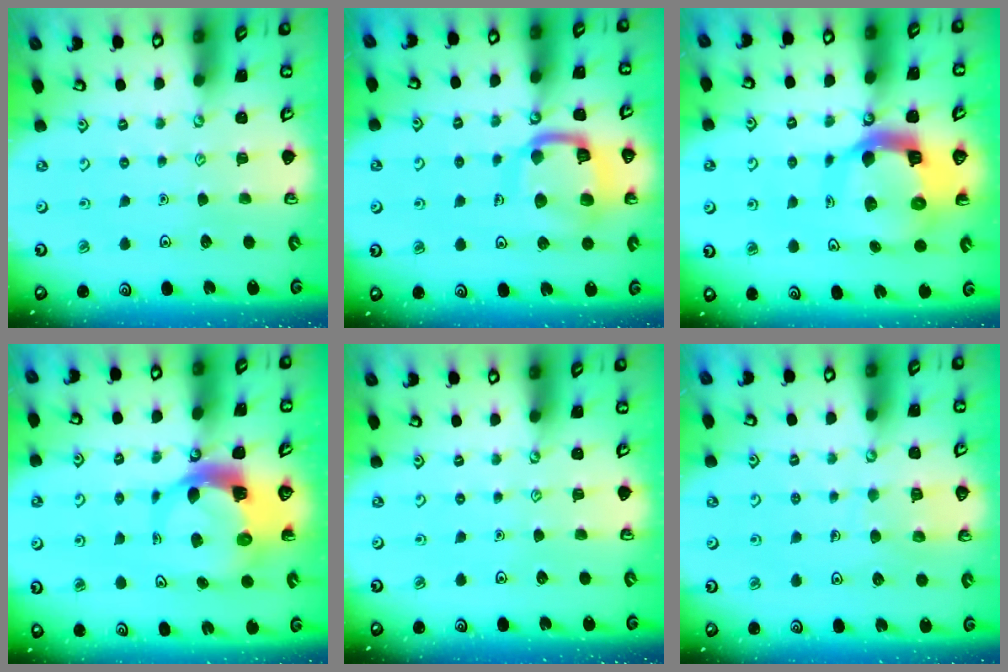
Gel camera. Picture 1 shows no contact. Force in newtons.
{"total": 15.4, "press": 15.3, "slide": 1.6}
{"total": 13.3, "press": 13.2, "slide": 1.7}
{"total": 7.1, "press": 7.0, "slide": 1.1}
{"total": 0.0}
{"total": 6.4, "press": 6.4, "slide": 0.4}